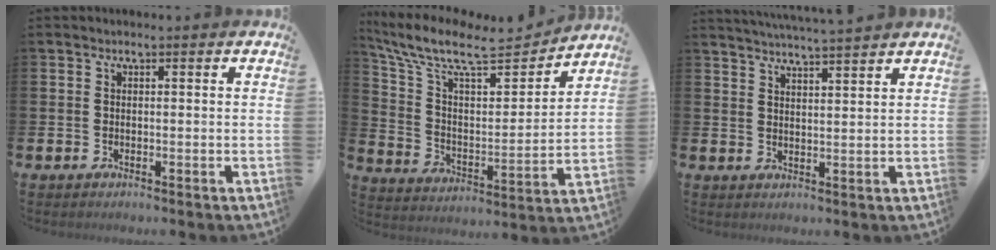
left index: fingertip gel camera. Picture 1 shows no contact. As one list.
[{"total": 10.4, "force": [8.9, 2.9, 4.5], "torque": [-0.119, -0.061, 0.150]}, {"total": 3.8, "force": [3.7, -0.7, 0.2], "torque": [-0.006, -0.025, 0.066]}]